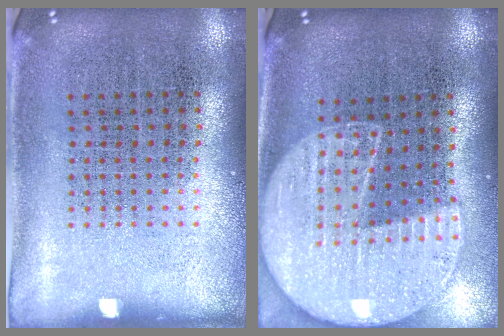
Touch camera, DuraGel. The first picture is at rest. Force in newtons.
{"total": 2.0, "press": 1.8, "slide": 0.9}